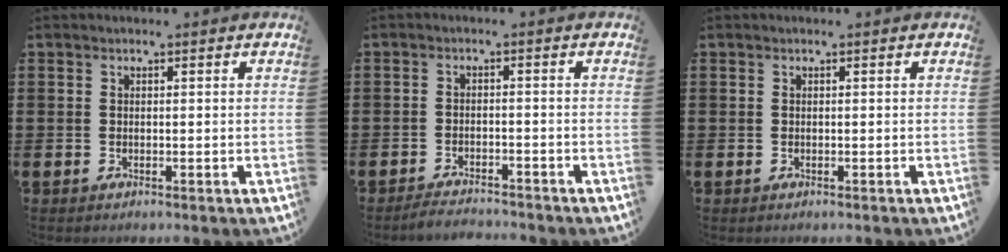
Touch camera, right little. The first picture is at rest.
{"total": 2.1, "force": [-2.1, 0.0, 0.0], "torque": [-0.006, 0.003, -0.044]}
{"total": 0.0}